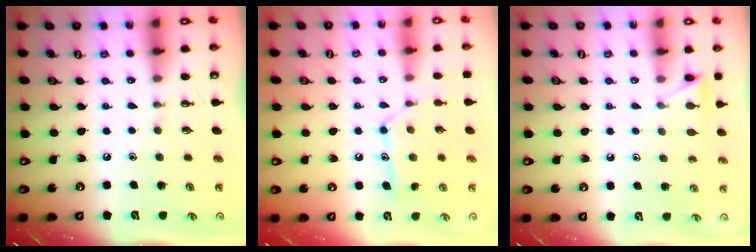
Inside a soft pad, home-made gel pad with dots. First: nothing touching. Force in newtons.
{"total": 12.0, "press": 12.0, "slide": 0.5}
{"total": 6.6, "press": 6.6, "slide": 0.6}